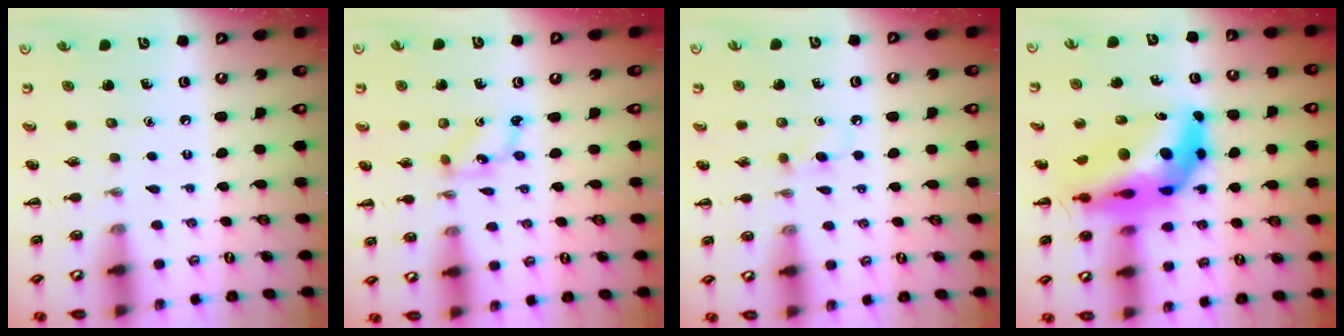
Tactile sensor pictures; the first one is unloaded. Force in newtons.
{"total": 2.1, "press": 2.0, "slide": 0.4}
{"total": 2.6, "press": 2.4, "slide": 1.1}
{"total": 13.8, "press": 13.1, "slide": 4.3}